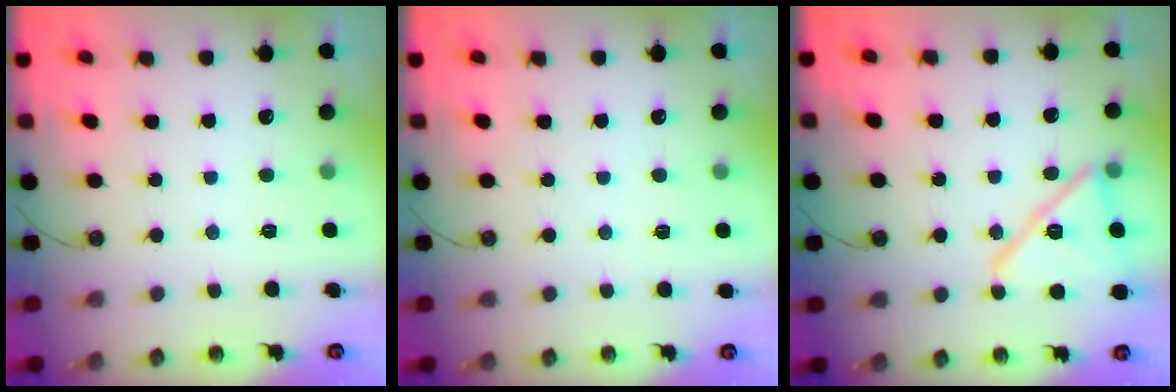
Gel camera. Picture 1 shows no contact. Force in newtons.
{"total": 2.1, "press": 0.8, "slide": 2.0}
{"total": 16.3, "press": 16.3, "slide": 0.4}